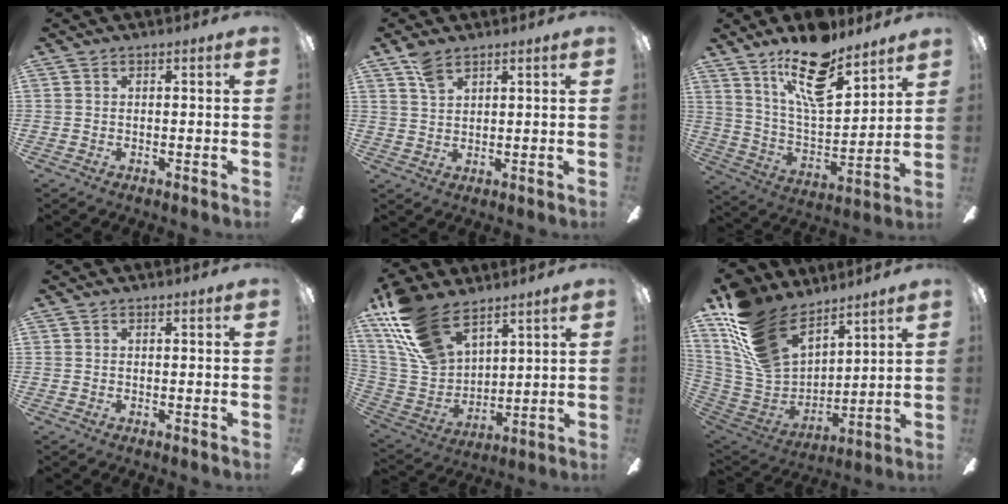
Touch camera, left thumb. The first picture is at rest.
{"total": 4.3, "force": [3.2, 1.8, 2.2], "torque": [-0.045, -0.011, 0.060]}
{"total": 18.6, "force": [13.1, 6.8, 11.4], "torque": [-0.201, -0.074, 0.225]}
{"total": 0.0}
{"total": 18.4, "force": [13.0, 9.1, 9.4], "torque": [-0.219, -0.059, 0.244]}
{"total": 20.3, "force": [13.8, 10.8, 10.3], "torque": [-0.240, -0.080, 0.262]}